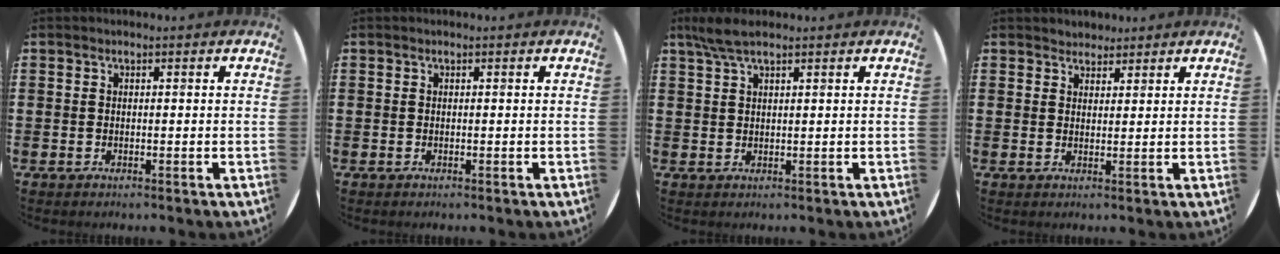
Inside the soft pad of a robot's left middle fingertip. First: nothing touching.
{"total": 0.0}
{"total": 3.7, "force": [2.6, 0.8, 2.5], "torque": [-0.052, 0.006, 0.047]}
{"total": 2.1, "force": [2.0, 0.7, -0.2], "torque": [0.001, 0.002, 0.038]}